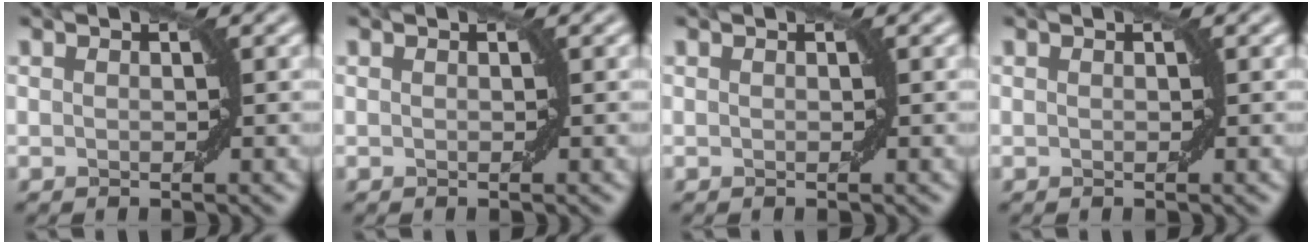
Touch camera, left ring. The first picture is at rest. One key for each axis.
{"total": 0.0}
{"total": 0.0}
{"total": 0.0}